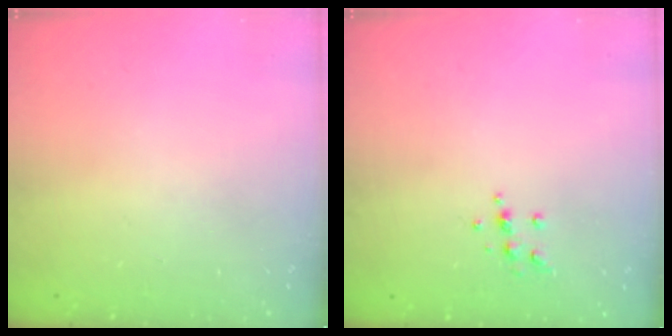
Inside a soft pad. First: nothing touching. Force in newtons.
{"total": 6.2, "press": 6.1, "slide": 0.7}